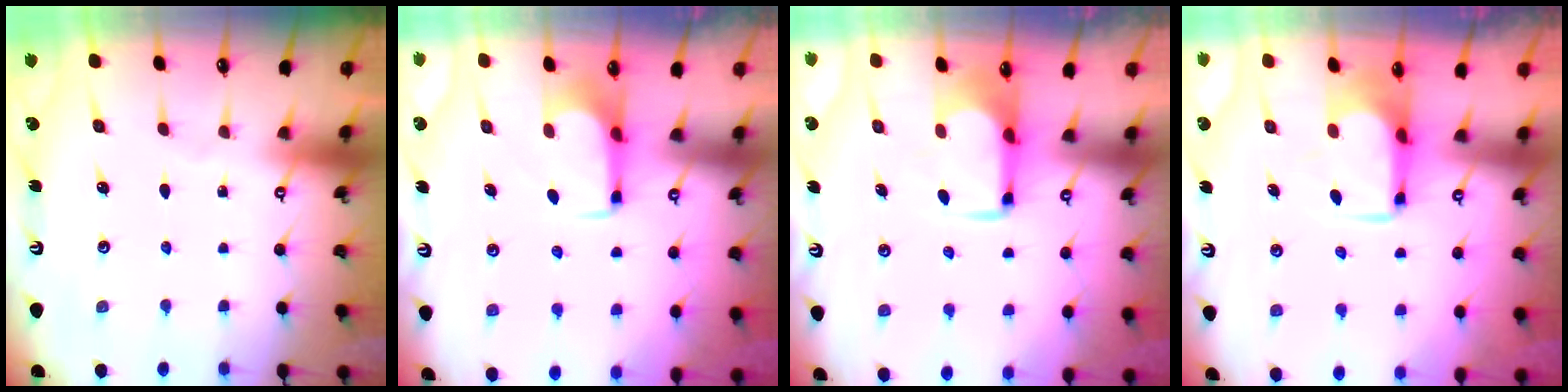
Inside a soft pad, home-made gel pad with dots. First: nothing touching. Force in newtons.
{"total": 1.6, "press": 1.5, "slide": 0.4}
{"total": 1.7, "press": 1.6, "slide": 0.5}
{"total": 2.2, "press": 2.1, "slide": 0.7}